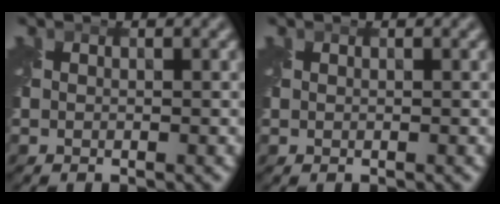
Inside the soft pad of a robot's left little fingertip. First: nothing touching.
{"total": 0.0}